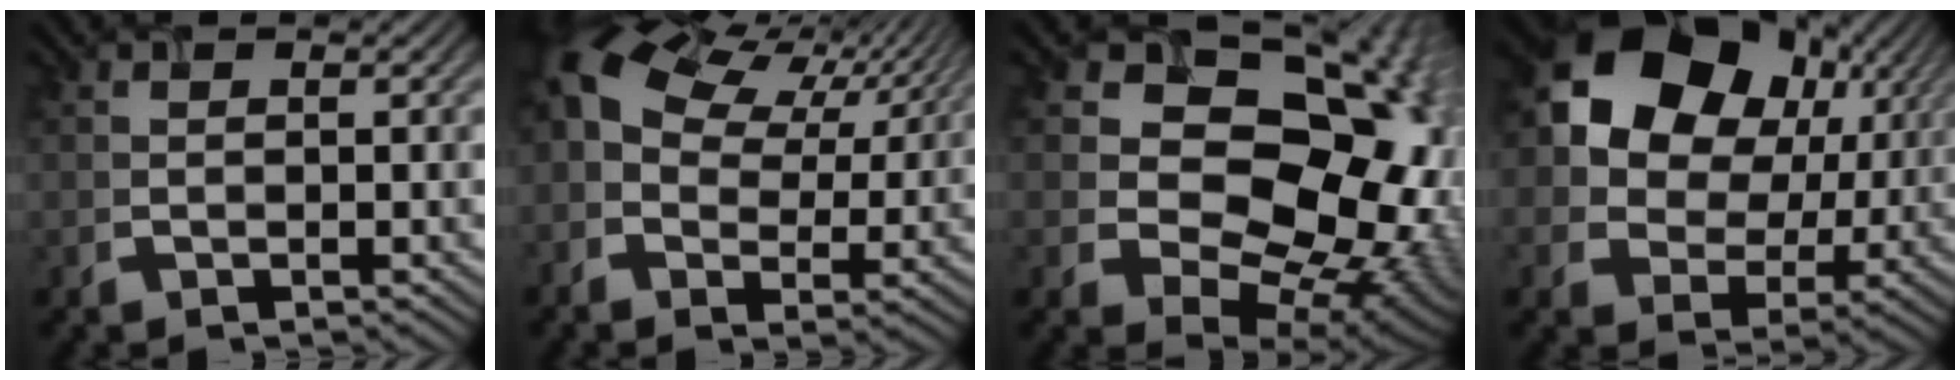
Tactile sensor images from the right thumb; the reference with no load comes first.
{"total": 12.8, "force": [4.4, 8.6, 8.4], "torque": [-0.192, 0.010, 0.085]}
{"total": 19.7, "force": [1.6, 15.6, 12.0], "torque": [-0.168, -0.016, 0.048]}
{"total": 15.9, "force": [5.8, 12.3, 8.1], "torque": [-0.170, 0.038, 0.108]}